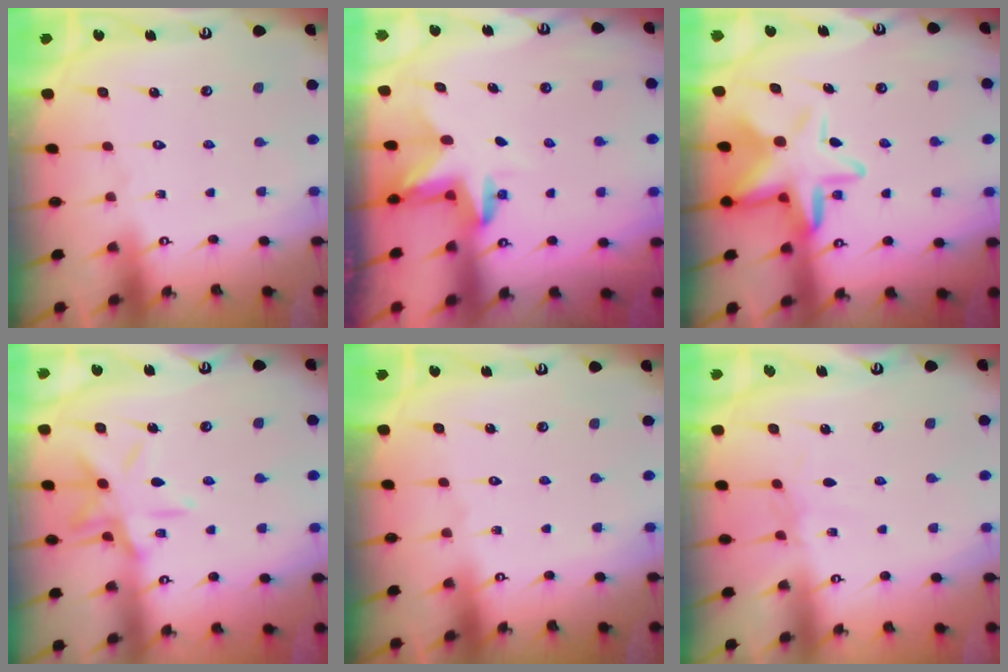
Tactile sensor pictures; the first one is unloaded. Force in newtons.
{"total": 3.3, "press": 3.3, "slide": 0.2}
{"total": 12.6, "press": 12.4, "slide": 2.3}
{"total": 12.3, "press": 12.2, "slide": 0.9}
{"total": 0.0}
{"total": 2.1, "press": 2.0, "slide": 0.5}